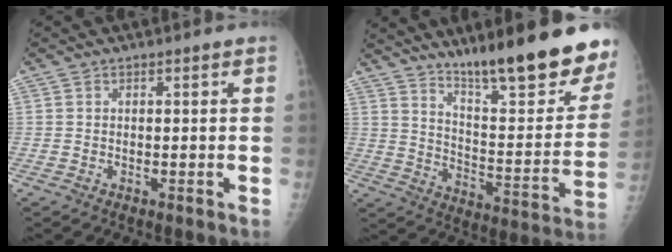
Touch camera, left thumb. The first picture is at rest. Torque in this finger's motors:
{"motor_torque": [0.67, 0.27, 0.95, -1.82, 0.09]}